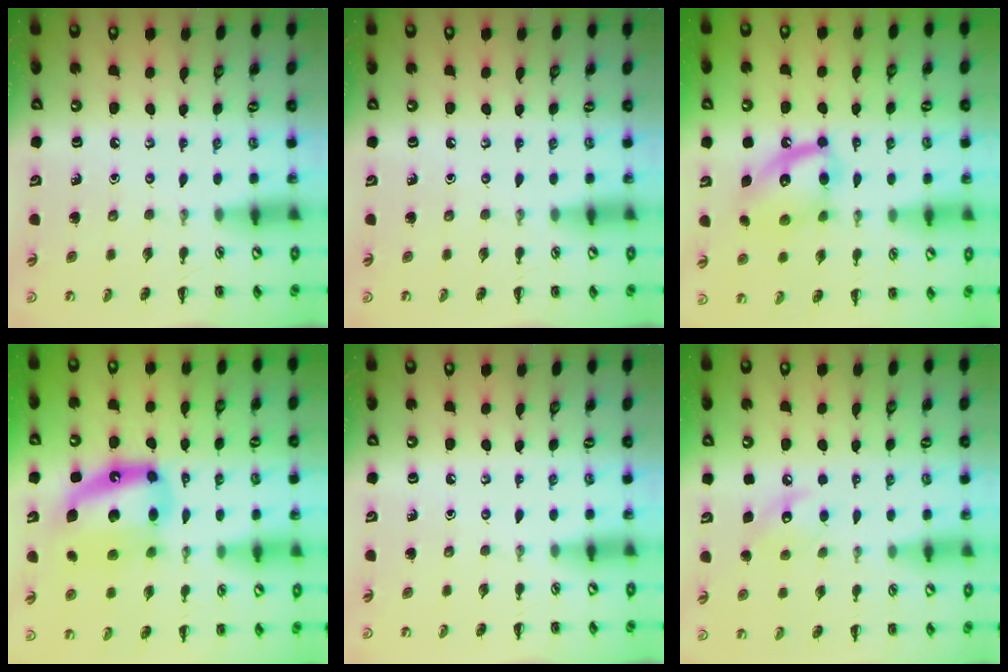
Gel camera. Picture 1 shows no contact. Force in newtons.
{"total": 0.0}
{"total": 12.9, "press": 12.8, "slide": 1.5}
{"total": 15.0, "press": 14.4, "slide": 4.2}
{"total": 0.0}
{"total": 7.3, "press": 7.2, "slide": 1.0}